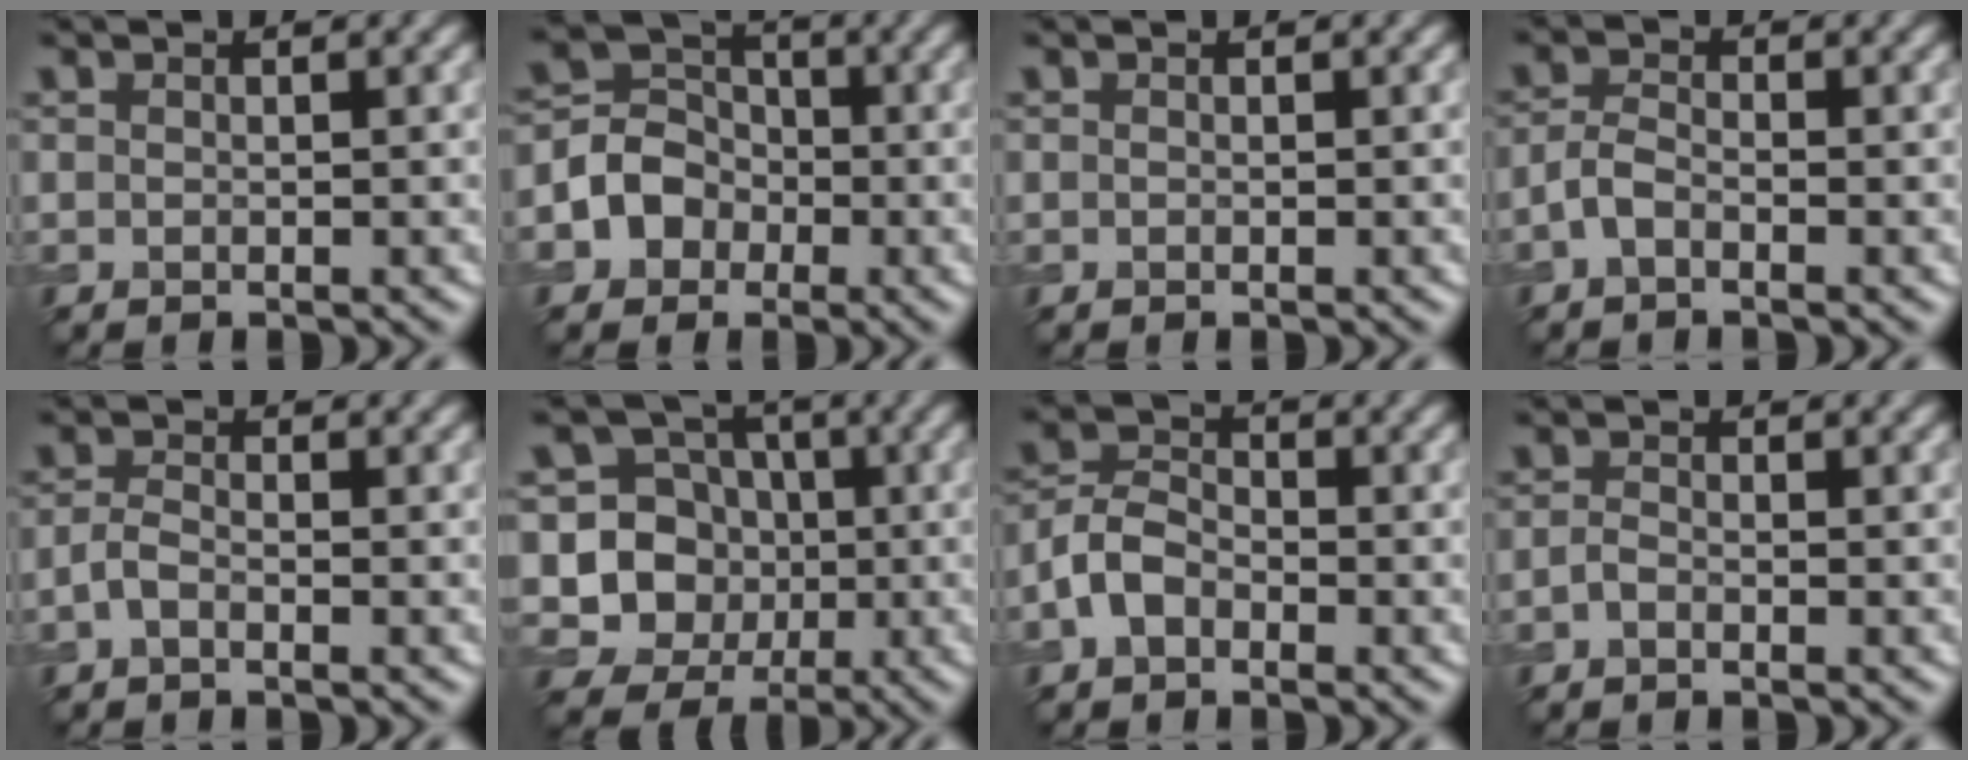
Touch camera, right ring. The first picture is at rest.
{"total": 4.4, "force": [-1.4, 3.9, 1.4], "torque": [-0.007, 0.007, -0.042]}
{"total": 0.0}
{"total": 1.8, "force": [-1.0, 0.8, 1.3], "torque": [-0.027, 0.004, -0.026]}
{"total": 1.5, "force": [-0.8, 0.6, 1.1], "torque": [-0.025, 0.002, -0.021]}
{"total": 9.0, "force": [-1.1, 8.6, 2.4], "torque": [-0.052, 0.016, -0.040]}
{"total": 3.3, "force": [-1.6, 2.2, 2.0], "torque": [-0.038, 0.009, -0.040]}
{"total": 0.9, "force": [-0.5, 0.4, 0.6], "torque": [-0.015, 0.000, -0.014]}